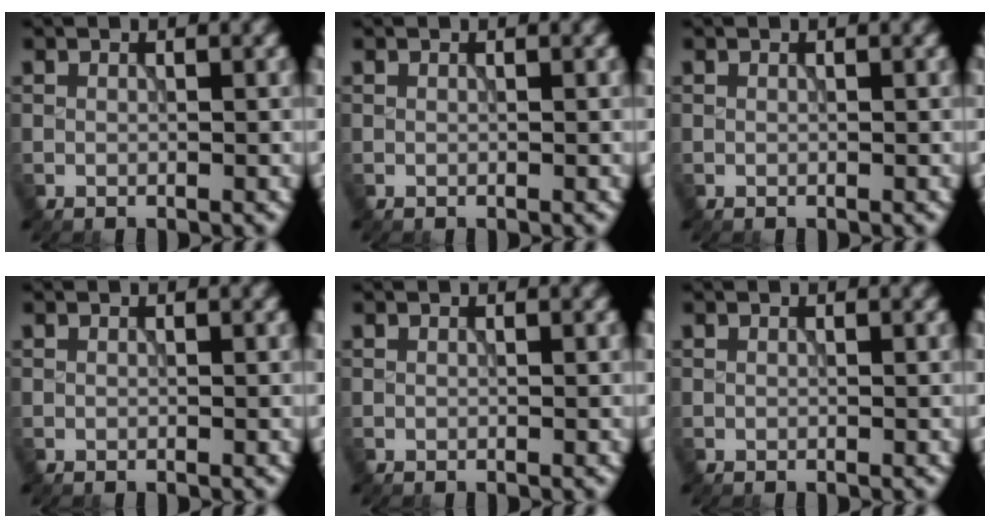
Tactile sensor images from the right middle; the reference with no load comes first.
{"total": 0.0}
{"total": 0.0}
{"total": 0.0}
{"total": 0.0}
{"total": 0.0}